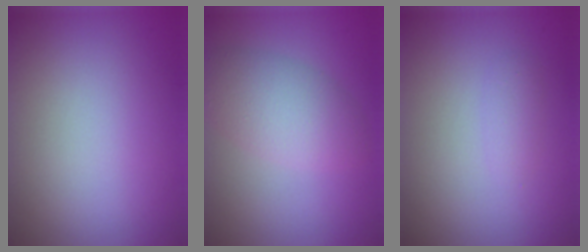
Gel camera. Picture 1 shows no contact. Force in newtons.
{"total": 4.1, "press": 4.1, "slide": 0.0}
{"total": 1.0, "press": 1.0, "slide": 0.1}